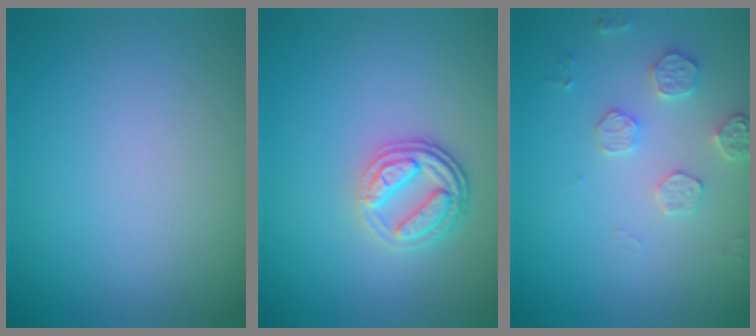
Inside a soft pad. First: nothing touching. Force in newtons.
{"total": 3.7, "press": 2.8, "slide": 2.4}
{"total": 2.5, "press": 2.5, "slide": 0.5}